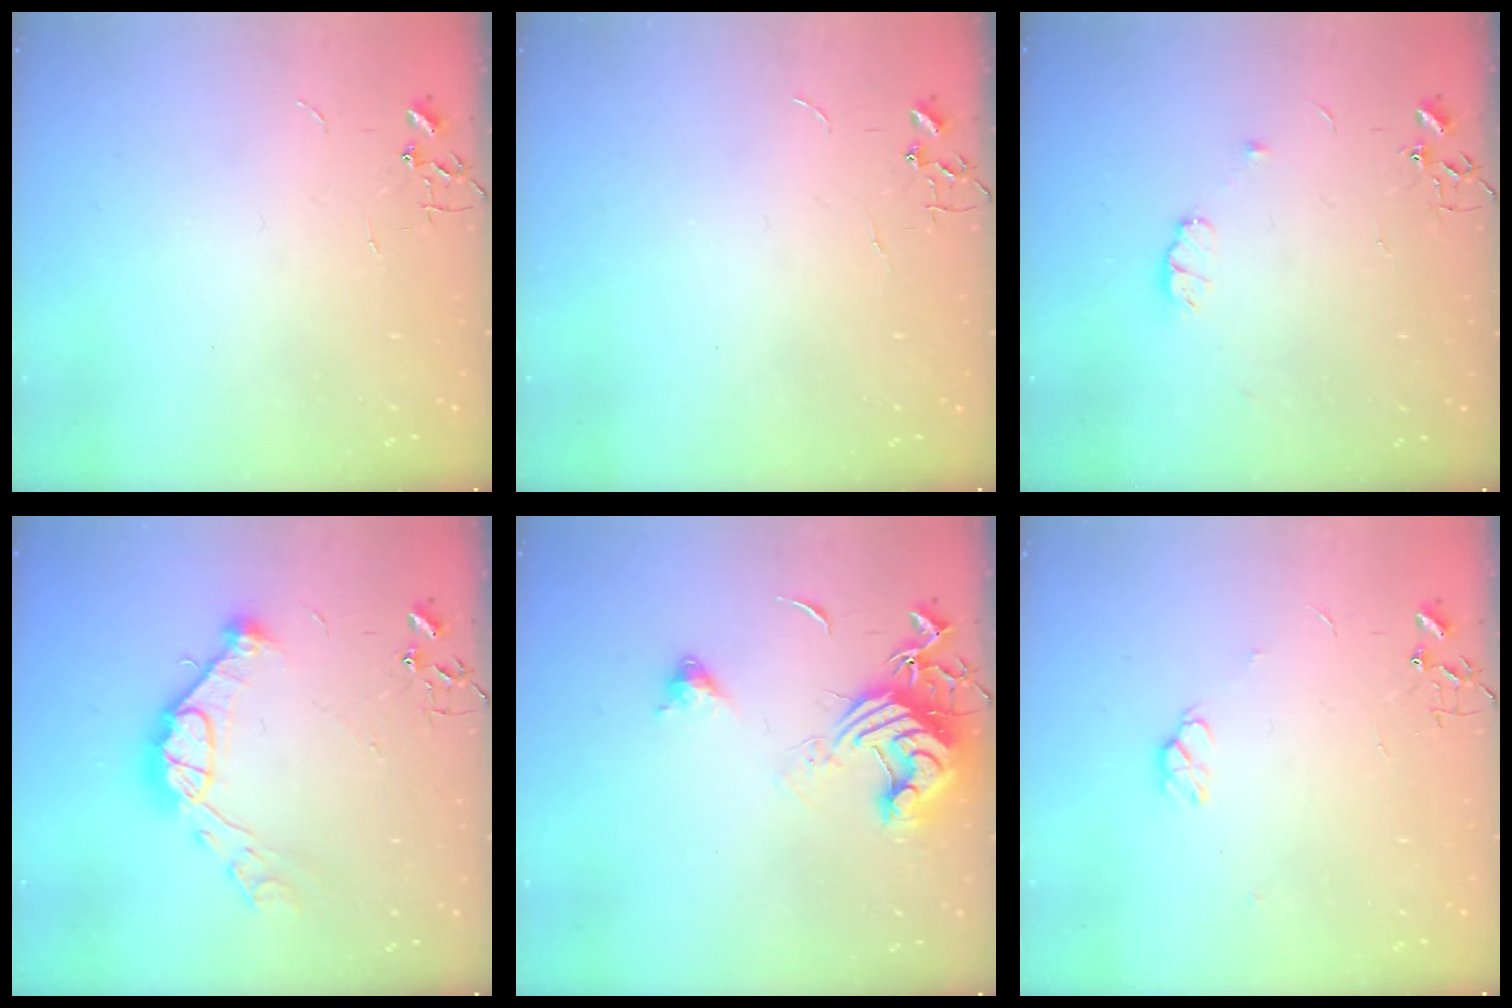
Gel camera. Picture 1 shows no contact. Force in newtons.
{"total": 0.0}
{"total": 5.3, "press": 5.1, "slide": 1.3}
{"total": 14.2, "press": 14.1, "slide": 1.8}
{"total": 14.1, "press": 14.0, "slide": 1.7}
{"total": 4.8, "press": 4.7, "slide": 0.6}